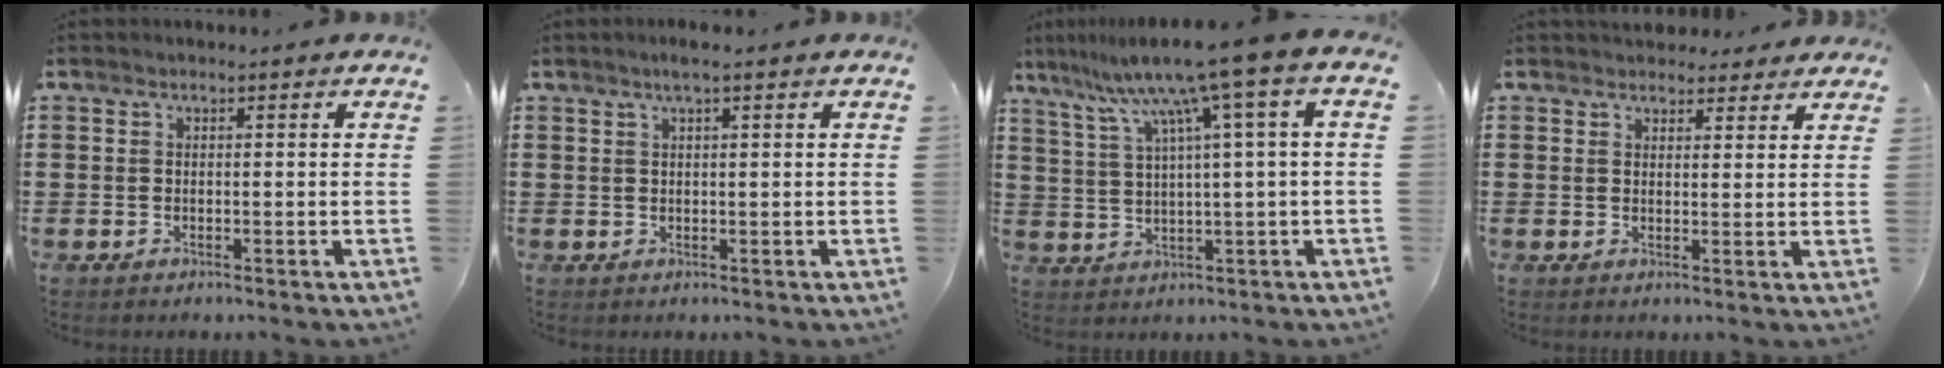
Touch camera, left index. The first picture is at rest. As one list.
[{"total": 2.0, "force": [1.3, 0.1, 1.5], "torque": [-0.032, 0.002, 0.023]}, {"total": 9.4, "force": [5.4, -1.0, 7.7], "torque": [-0.165, -0.029, 0.082]}, {"total": 3.2, "force": [2.8, 1.6, 0.1], "torque": [-0.003, -0.003, 0.052]}]